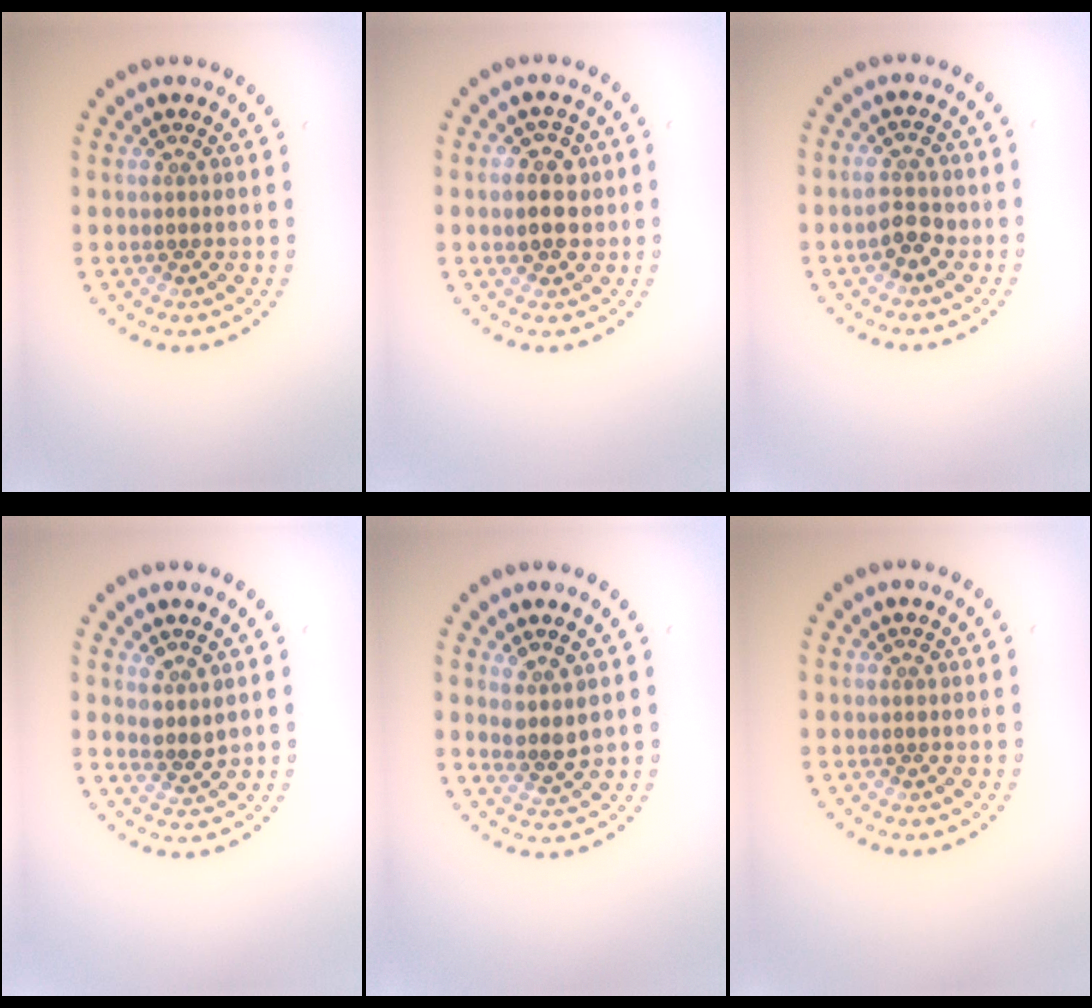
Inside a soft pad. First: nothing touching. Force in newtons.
{"total": 3.0, "press": 3.0, "slide": 0.6}
{"total": 2.2, "press": 2.1, "slide": 0.3}
{"total": 2.0, "press": 1.7, "slide": 1.1}
{"total": 2.2, "press": 1.8, "slide": 1.2}
{"total": 0.0}